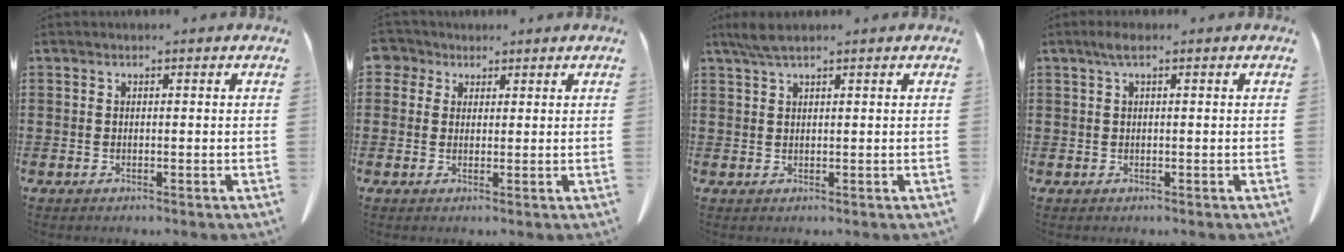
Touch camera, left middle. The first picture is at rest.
{"total": 2.9, "force": [1.8, 2.2, 0.5], "torque": [-0.015, 0.008, 0.031]}
{"total": 2.7, "force": [1.8, 0.4, 1.9], "torque": [-0.042, 0.002, 0.033]}
{"total": 1.7, "force": [0.6, 0.3, 1.6], "torque": [-0.032, 0.003, 0.010]}